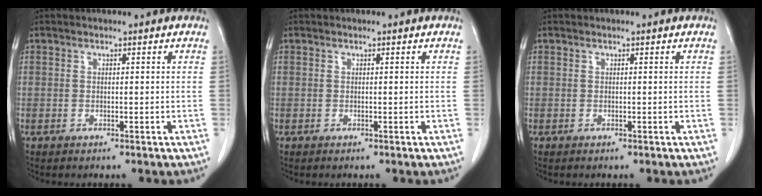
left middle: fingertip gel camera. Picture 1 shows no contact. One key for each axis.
{"total": 0.0}
{"total": 0.0}